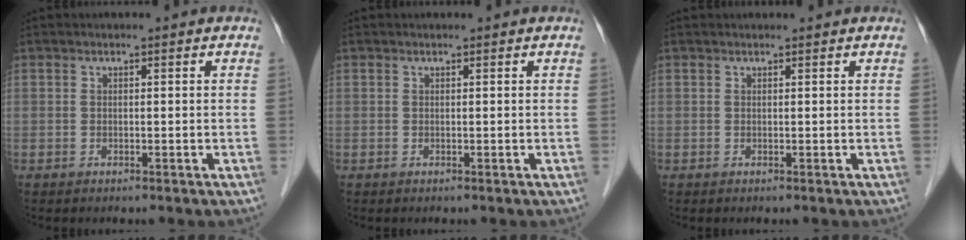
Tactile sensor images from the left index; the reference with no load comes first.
{"total": 0.0}
{"total": 1.1, "force": [1.1, 0.1, 0.1], "torque": [-0.008, 0.013, 0.015]}